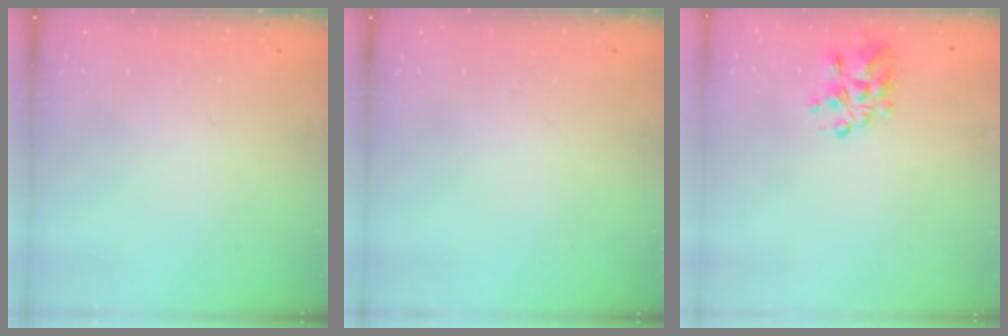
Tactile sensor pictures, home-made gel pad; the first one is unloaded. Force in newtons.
{"total": 0.0}
{"total": 6.9, "press": 6.6, "slide": 2.0}